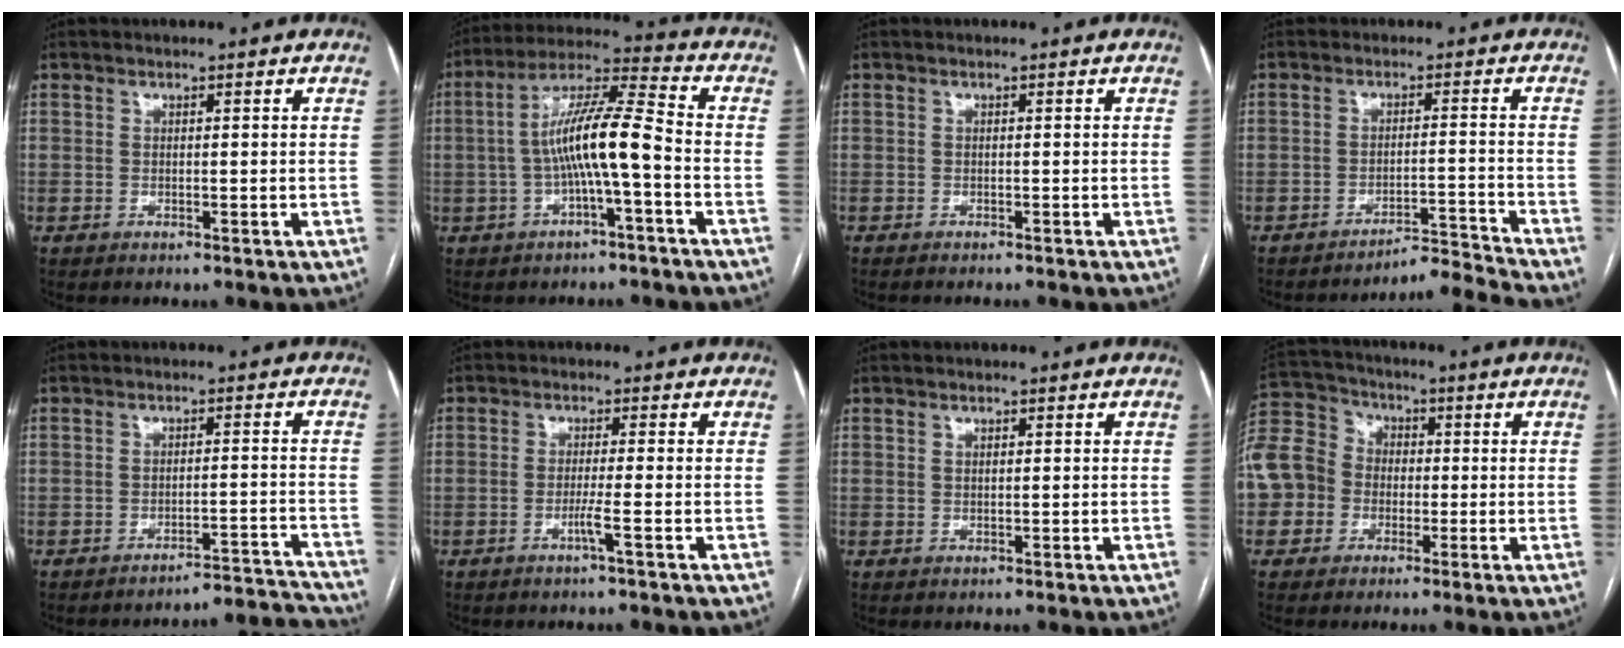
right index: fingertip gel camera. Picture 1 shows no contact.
{"total": 10.9, "force": [-2.0, 0.9, 10.7], "torque": [-0.199, 0.030, -0.038]}
{"total": 1.6, "force": [-1.5, 0.4, 0.5], "torque": [-0.007, -0.002, -0.018]}
{"total": 5.7, "force": [-4.8, -2.8, -1.1], "torque": [0.025, 0.002, -0.076]}
{"total": 8.8, "force": [-8.8, -0.5, -0.9], "torque": [0.031, 0.027, -0.112]}
{"total": 2.7, "force": [-1.4, -0.6, 2.3], "torque": [-0.045, -0.004, -0.028]}
{"total": 0.8, "force": [0.3, 0.5, 0.6], "torque": [-0.012, 0.000, 0.005]}
{"total": 13.9, "force": [-2.6, 12.8, 4.9], "torque": [-0.157, 0.053, -0.042]}